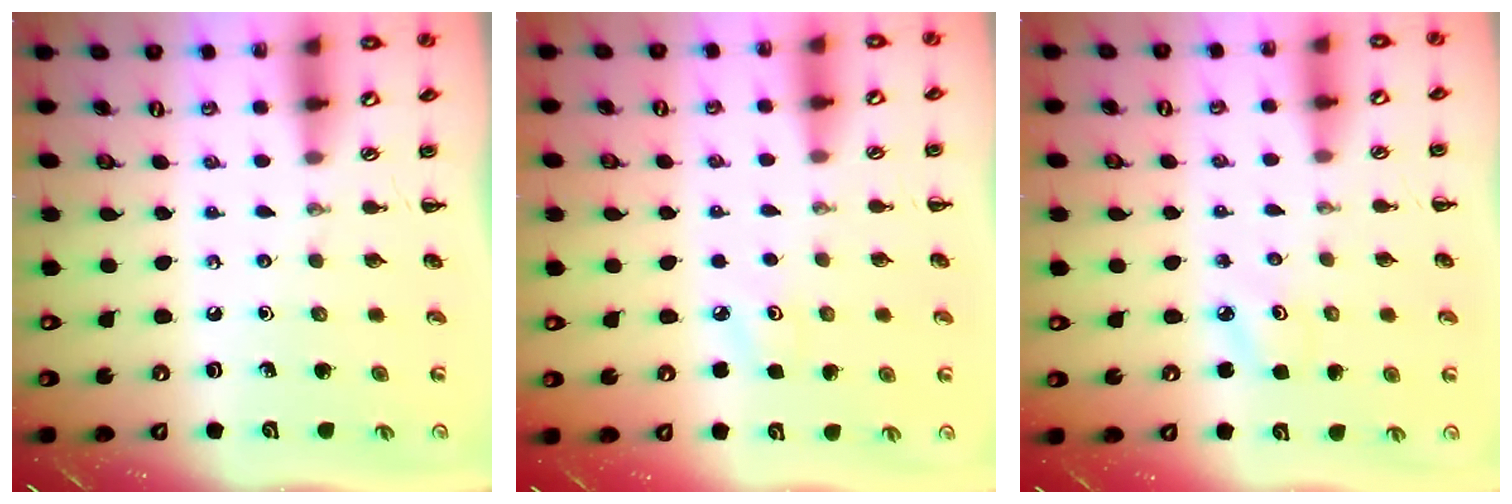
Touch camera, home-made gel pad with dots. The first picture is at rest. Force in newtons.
{"total": 4.3, "press": 4.1, "slide": 1.3}
{"total": 2.3, "press": 2.2, "slide": 0.5}